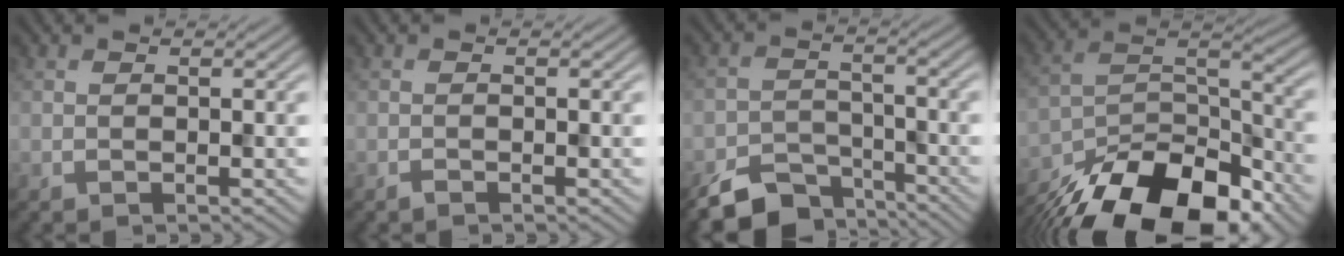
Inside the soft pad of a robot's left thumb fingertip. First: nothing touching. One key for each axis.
{"total": 0.5, "fx": -0.5, "fy": 0.1, "fz": 0.2, "tx": -0.003, "ty": 0.002, "tz": -0.009}
{"total": 7.2, "fx": -5.8, "fy": 3.4, "fz": 2.7, "tx": -0.050, "ty": -0.009, "tz": -0.106}
{"total": 17.6, "fx": -13.2, "fy": 7.0, "fz": 9.4, "tx": -0.207, "ty": -0.025, "tz": -0.211}